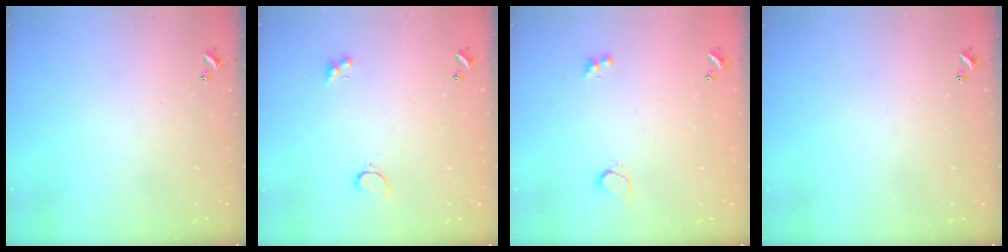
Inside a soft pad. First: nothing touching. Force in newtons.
{"total": 1.6, "press": 1.5, "slide": 0.5}
{"total": 2.1, "press": 1.8, "slide": 1.2}
{"total": 0.0}